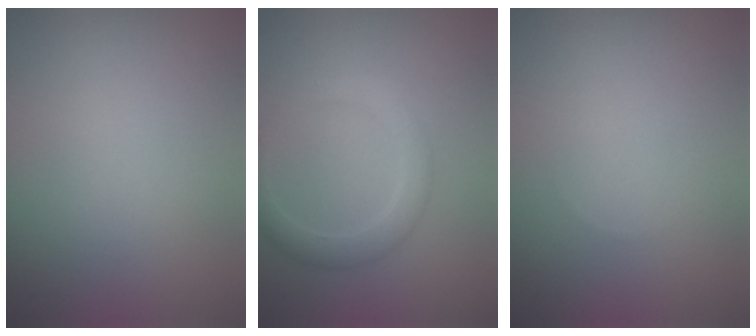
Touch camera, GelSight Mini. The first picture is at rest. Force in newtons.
{"total": 2.7, "press": 2.7, "slide": 0.1}
{"total": 0.0}